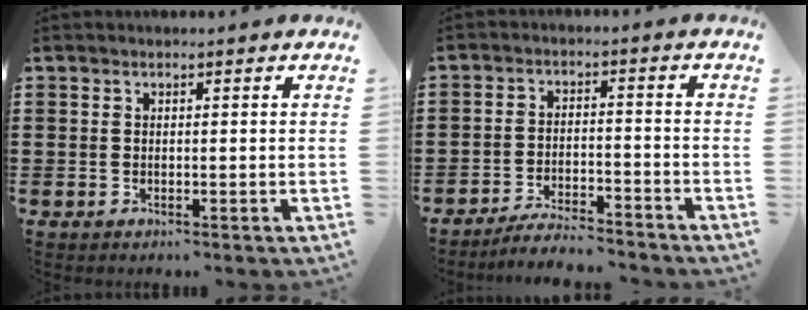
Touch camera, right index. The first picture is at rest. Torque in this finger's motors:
{"motor_torque": [1.08, 1.06, -0.03, -0.04]}